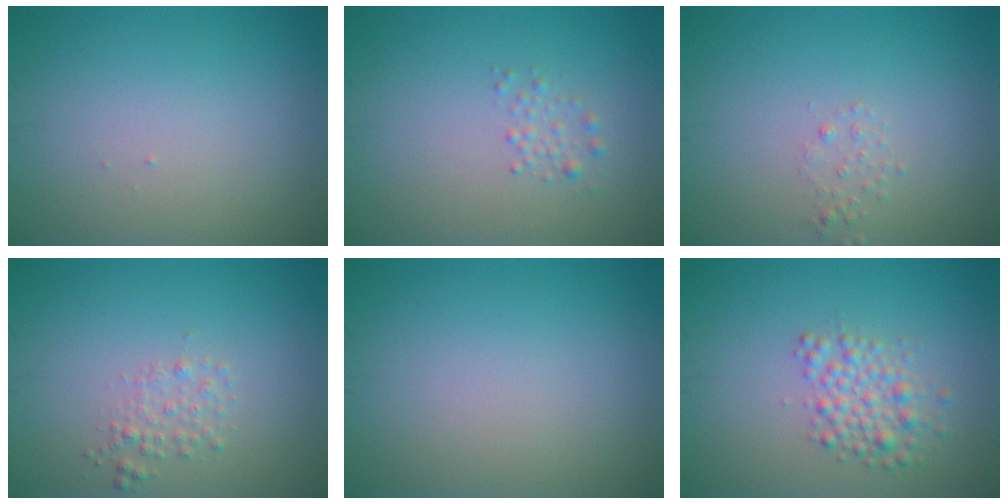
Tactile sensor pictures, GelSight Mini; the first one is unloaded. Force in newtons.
{"total": 1.5, "press": 1.5, "slide": 0.0}
{"total": 0.8, "press": 0.8, "slide": 0.1}
{"total": 1.5, "press": 1.5, "slide": 0.1}
{"total": 0.0}
{"total": 2.9, "press": 2.9, "slide": 0.1}